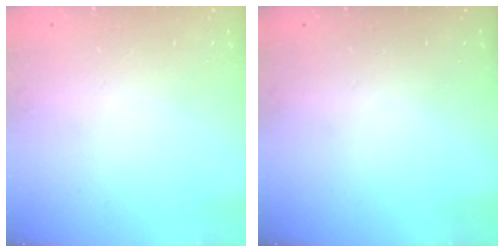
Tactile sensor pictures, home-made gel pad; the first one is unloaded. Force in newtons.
{"total": 0.0}